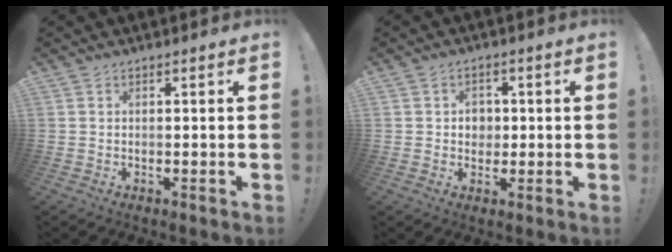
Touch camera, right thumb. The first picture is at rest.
{"total": 4.6, "force": [0.5, 4.2, 1.8], "torque": [-0.024, -0.002, 0.005]}